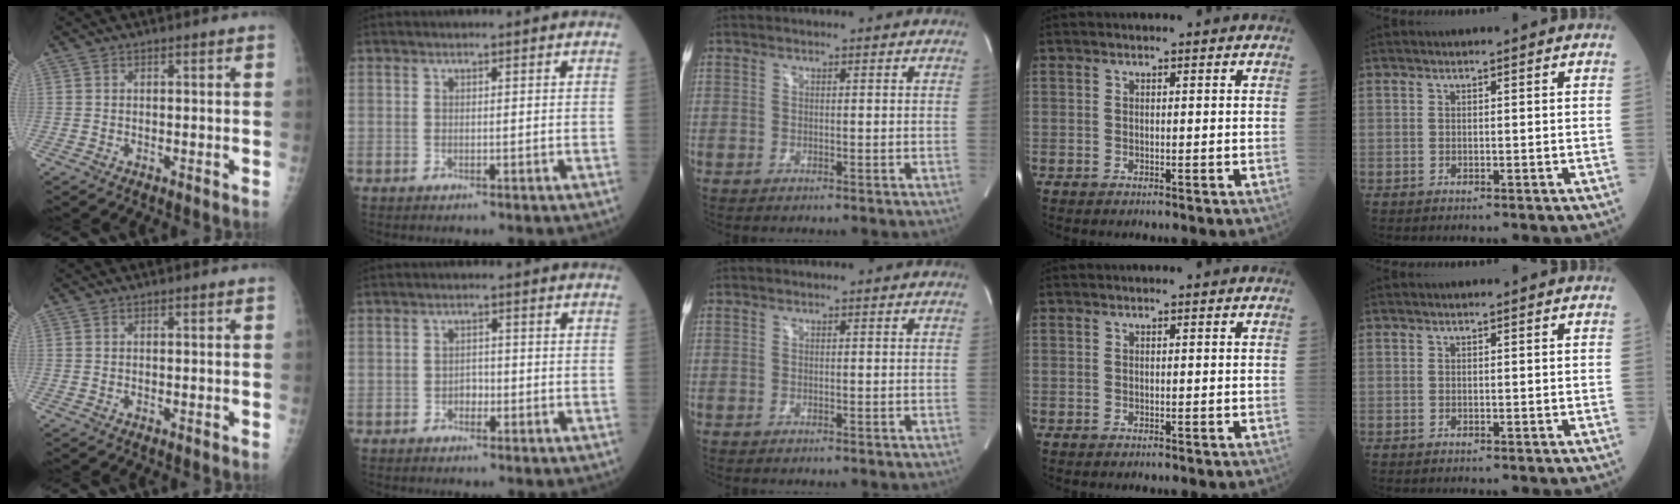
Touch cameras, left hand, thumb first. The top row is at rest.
{"index": {"total": 1.6, "force": [-0.7, 1.1, 0.9], "torque": [-0.010, 0.005, -0.012]}}